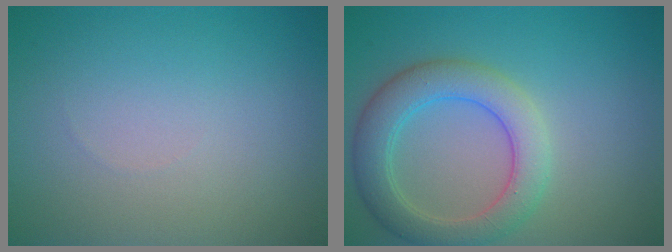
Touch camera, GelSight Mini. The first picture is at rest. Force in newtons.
{"total": 5.1, "press": 5.1, "slide": 0.0}